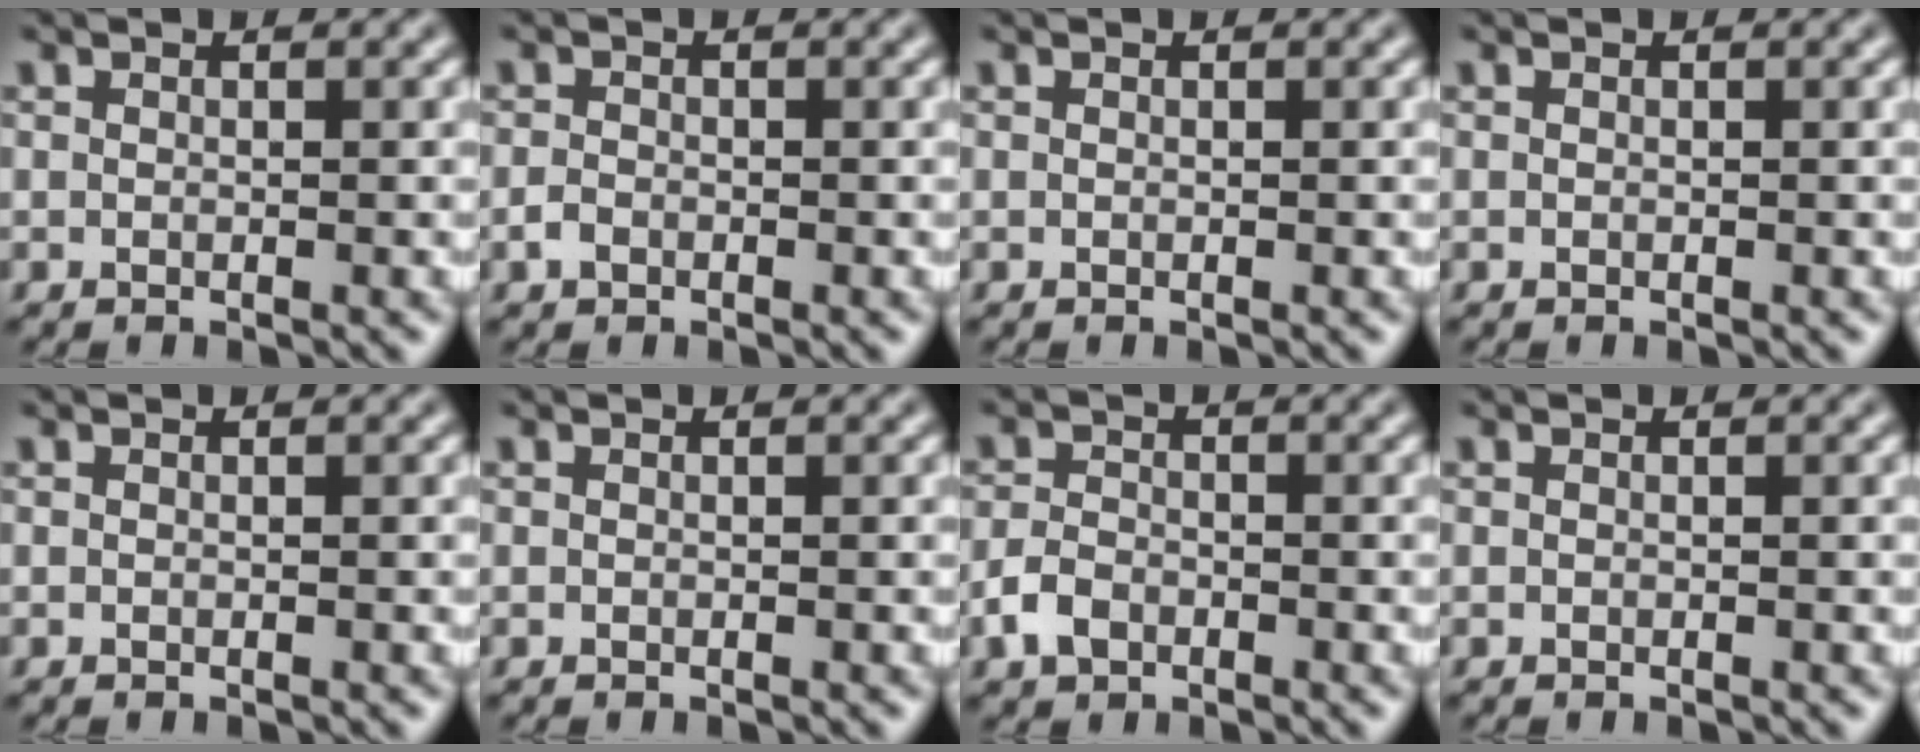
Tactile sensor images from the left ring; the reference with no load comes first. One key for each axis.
{"total": 1.1, "fx": -0.6, "fy": 0.8, "fz": 0.5, "tx": -0.008, "ty": -0.001, "tz": -0.014}
{"total": 0.0}
{"total": 0.0}
{"total": 0.0}
{"total": 0.0}
{"total": 2.5, "fx": -1.3, "fy": 1.7, "fz": 1.3, "tx": -0.022, "ty": 0.001, "tz": -0.032}
{"total": 0.0}